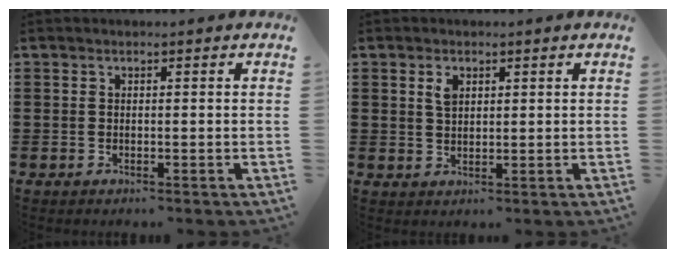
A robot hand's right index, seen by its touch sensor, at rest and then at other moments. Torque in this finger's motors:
{"motor_torque": [0.03, -0.03, 0.01, 0.06]}